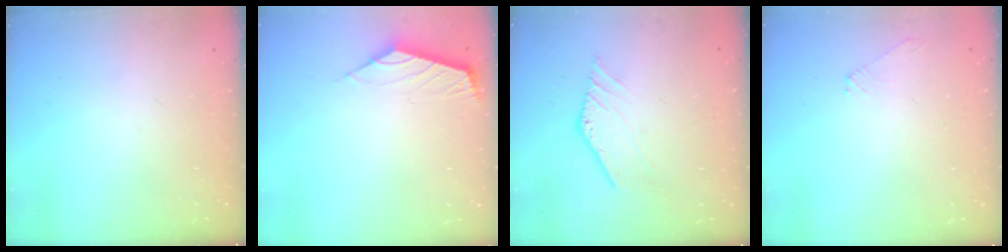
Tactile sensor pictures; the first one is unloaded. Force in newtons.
{"total": 2.3, "press": 2.3, "slide": 0.6}
{"total": 0.0}
{"total": 1.7, "press": 1.6, "slide": 0.4}